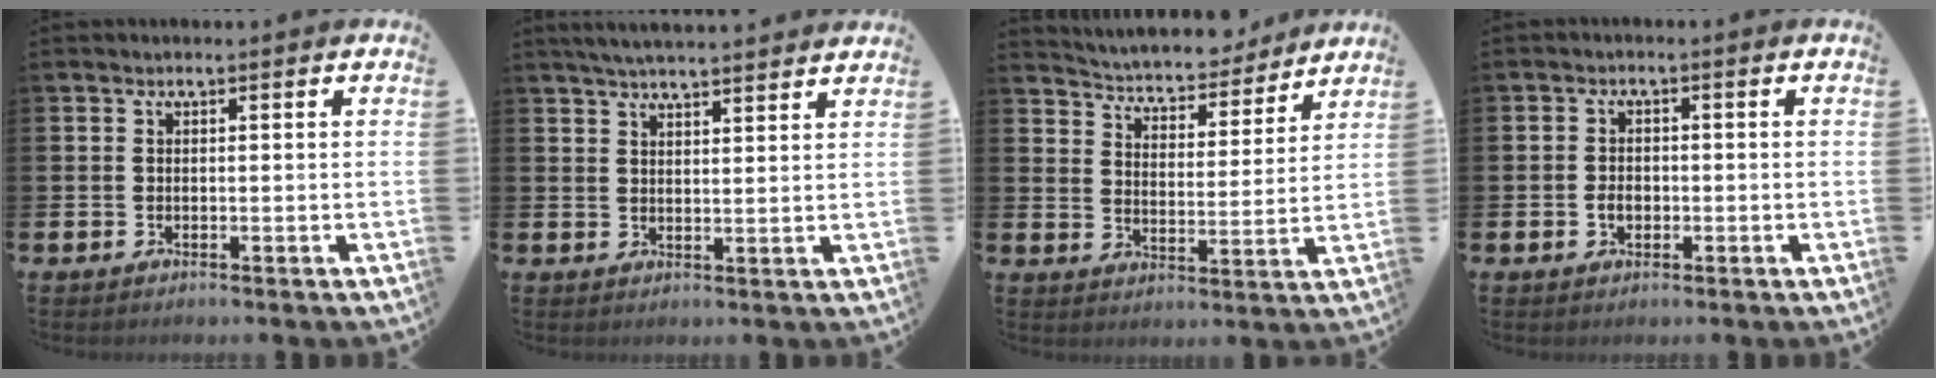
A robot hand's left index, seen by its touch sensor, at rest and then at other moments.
{"total": 4.3, "force": [4.2, -0.1, 0.8], "torque": [-0.024, -0.018, 0.076]}
{"total": 5.4, "force": [5.2, 1.3, 0.4], "torque": [-0.038, -0.046, 0.086]}
{"total": 2.0, "force": [-0.5, 1.5, 1.2], "torque": [-0.014, 0.002, -0.013]}